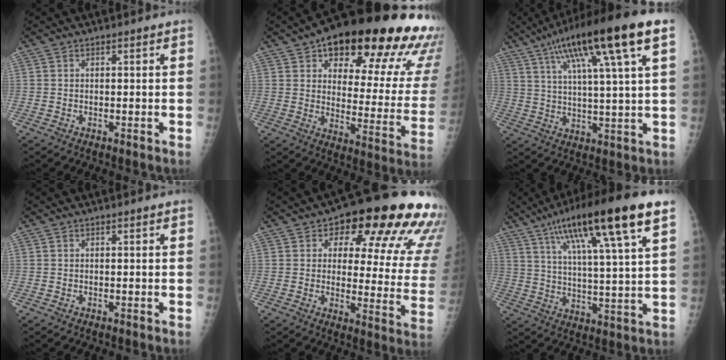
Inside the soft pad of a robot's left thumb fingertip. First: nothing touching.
{"total": 29.2, "force": [17.4, 10.8, 20.8], "torque": [-0.237, -0.041, 0.229]}
{"total": 18.9, "force": [9.3, 2.1, 16.3], "torque": [-0.270, 0.001, 0.150]}
{"total": 0.0}
{"total": 21.9, "force": [11.8, 9.1, 16.0], "torque": [-0.153, -0.042, 0.140]}
{"total": 20.7, "force": [11.2, 2.7, 17.2], "torque": [-0.281, -0.015, 0.183]}